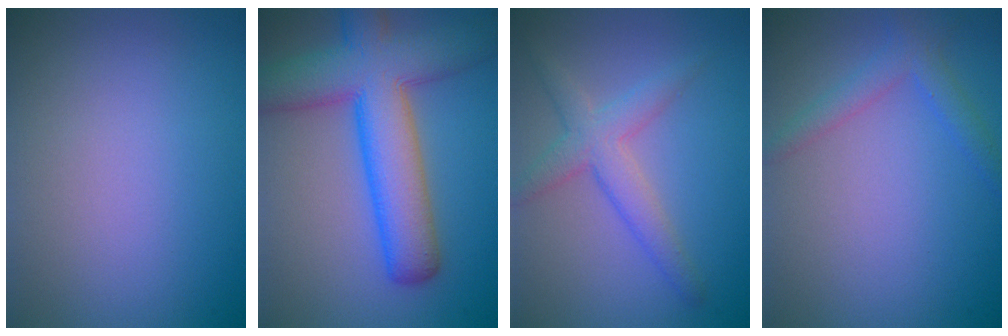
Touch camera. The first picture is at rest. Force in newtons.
{"total": 9.9, "press": 9.9, "slide": 0.4}
{"total": 3.6, "press": 3.6, "slide": 0.3}
{"total": 2.3, "press": 2.3, "slide": 0.2}